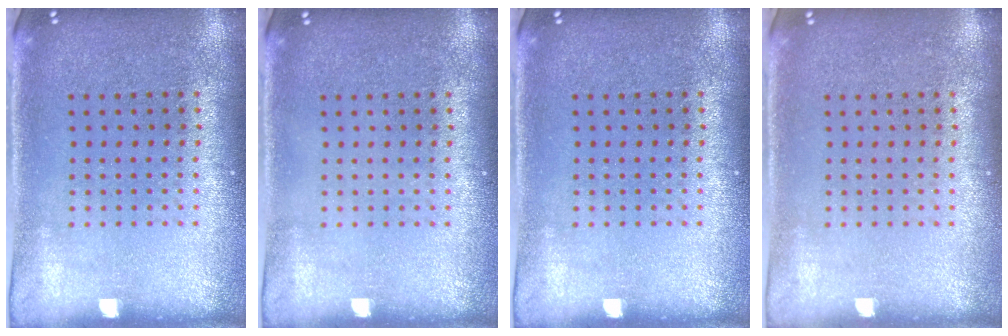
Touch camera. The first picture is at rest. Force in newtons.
{"total": 0.0}
{"total": 0.0}
{"total": 0.0}